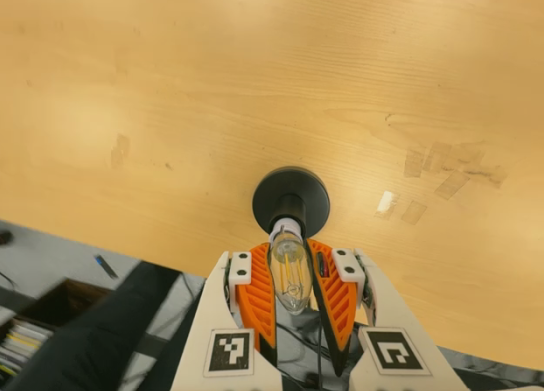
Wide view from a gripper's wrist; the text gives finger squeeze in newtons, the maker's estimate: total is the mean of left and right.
{"total": 18.7, "left": 18.8, "right": 18.6}